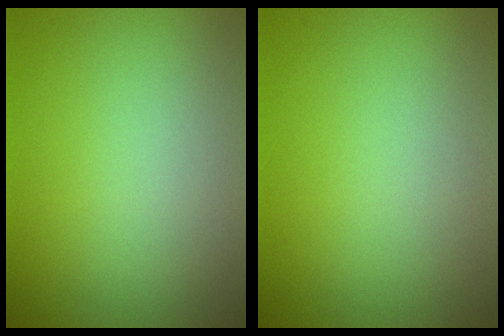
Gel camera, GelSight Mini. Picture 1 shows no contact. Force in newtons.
{"total": 0.0}